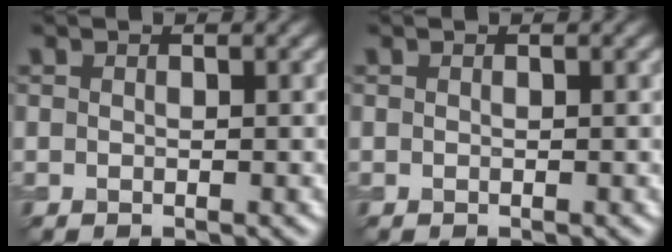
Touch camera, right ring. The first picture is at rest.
{"total": 0.0}